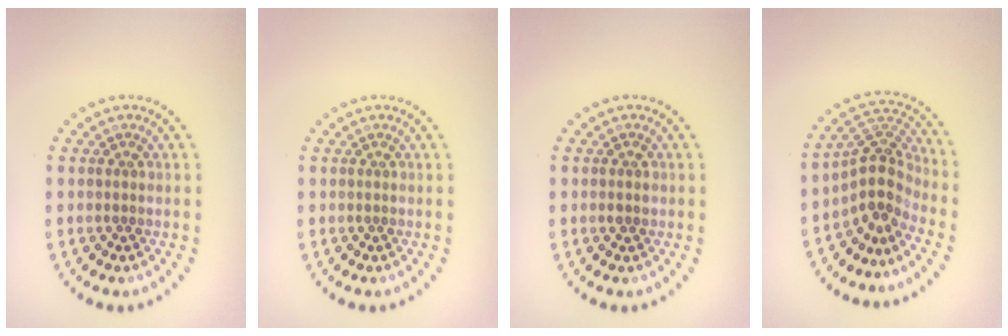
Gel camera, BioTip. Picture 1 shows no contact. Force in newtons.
{"total": 0.0}
{"total": 1.2, "press": 1.2, "slide": 0.0}
{"total": 3.9, "press": 2.8, "slide": 2.7}